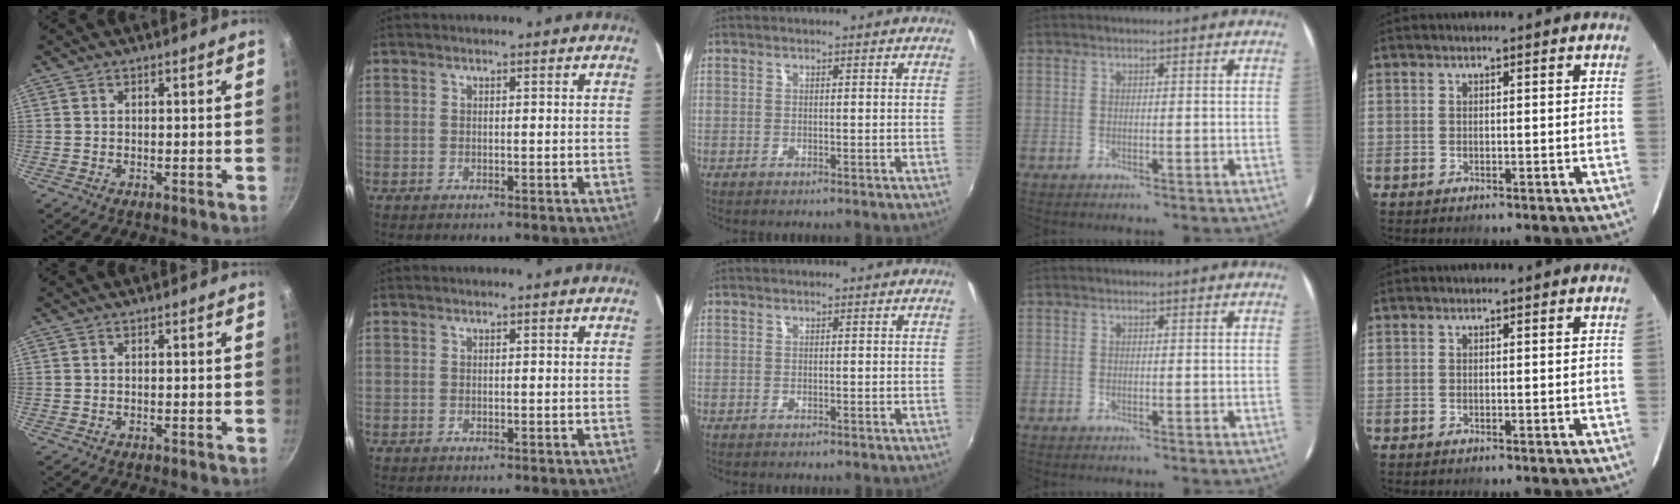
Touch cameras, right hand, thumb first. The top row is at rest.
{}